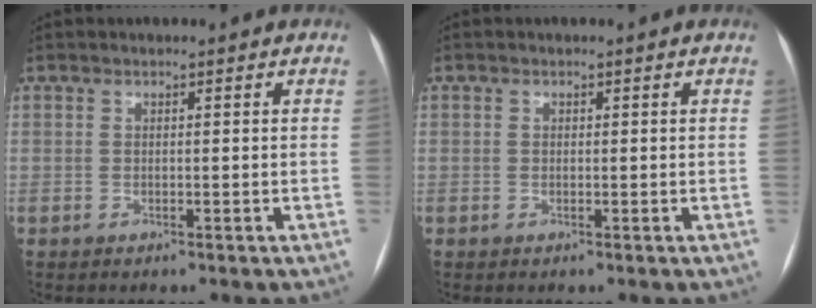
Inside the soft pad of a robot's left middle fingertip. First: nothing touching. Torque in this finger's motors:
{"motor_torque": [0.11, -0.02, -0.01, -0.01]}